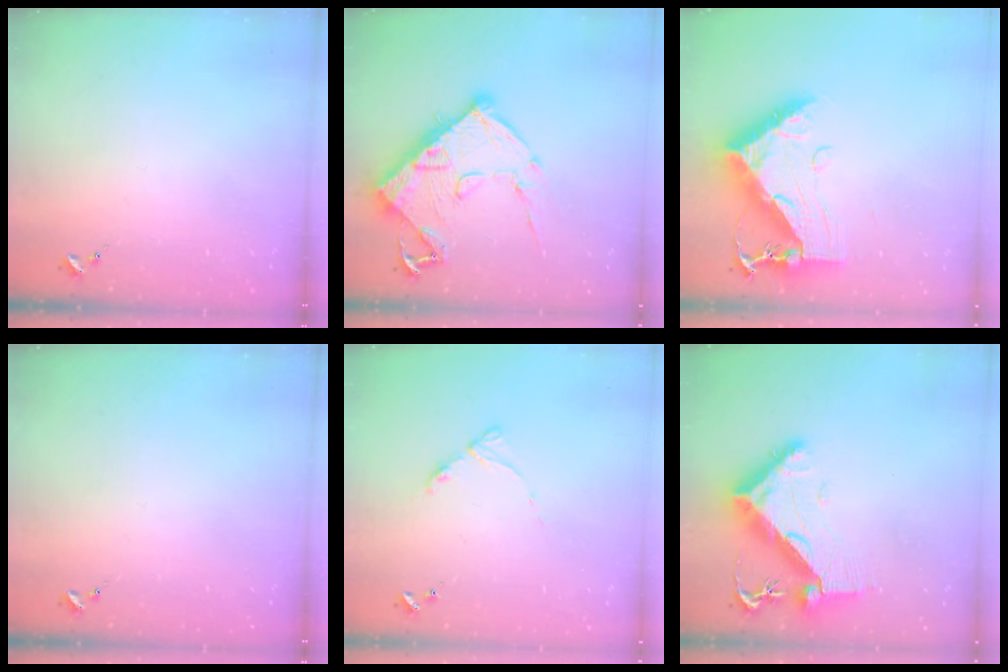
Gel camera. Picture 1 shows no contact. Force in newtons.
{"total": 16.4, "press": 16.4, "slide": 1.4}
{"total": 14.1, "press": 14.0, "slide": 1.3}
{"total": 0.0}
{"total": 5.2, "press": 5.1, "slide": 0.6}
{"total": 12.1, "press": 12.0, "slide": 1.7}